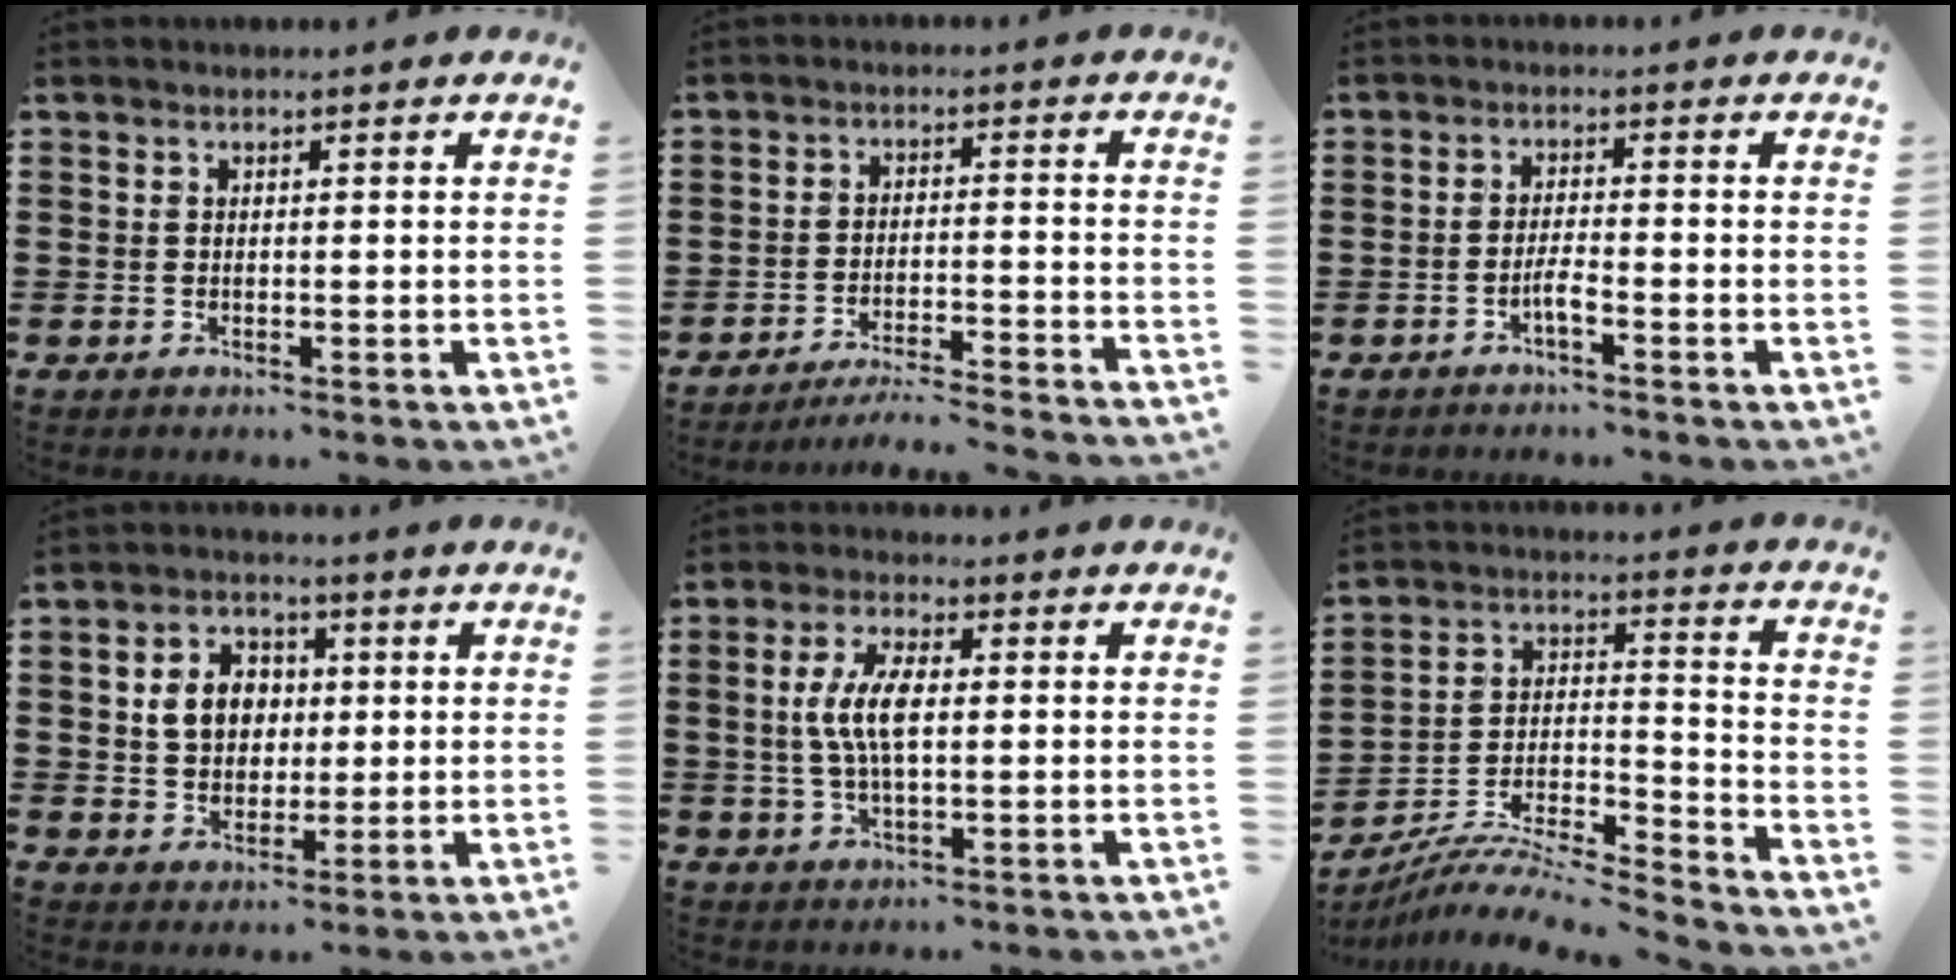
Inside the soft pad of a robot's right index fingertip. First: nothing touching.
{"total": 4.6, "force": [-4.4, -0.6, 1.2], "torque": [-0.030, -0.012, -0.091]}
{"total": 2.5, "force": [-1.5, 0.2, 2.0], "torque": [-0.043, -0.002, -0.029]}
{"total": 6.4, "force": [0.9, 5.3, 3.5], "torque": [-0.085, 0.013, 0.009]}
{"total": 7.1, "force": [0.4, 2.6, 6.6], "torque": [-0.146, 0.001, -0.002]}
{"total": 8.2, "force": [-7.8, 0.1, 2.2], "torque": [-0.040, -0.002, -0.159]}